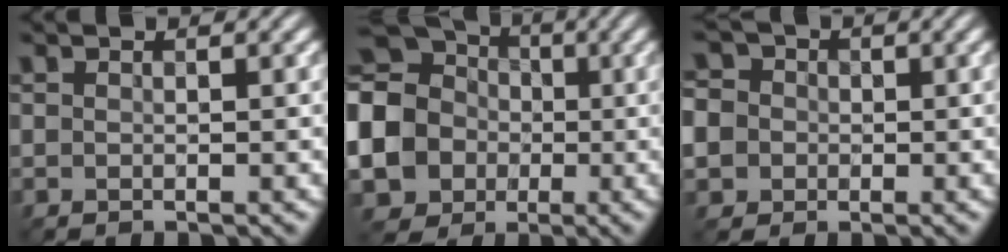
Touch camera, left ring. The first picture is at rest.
{"total": 19.4, "force": [-1.8, 18.1, 6.8], "torque": [-0.192, -0.004, -0.077]}
{"total": 8.4, "force": [-0.9, 7.8, 3.1], "torque": [-0.071, 0.018, -0.058]}